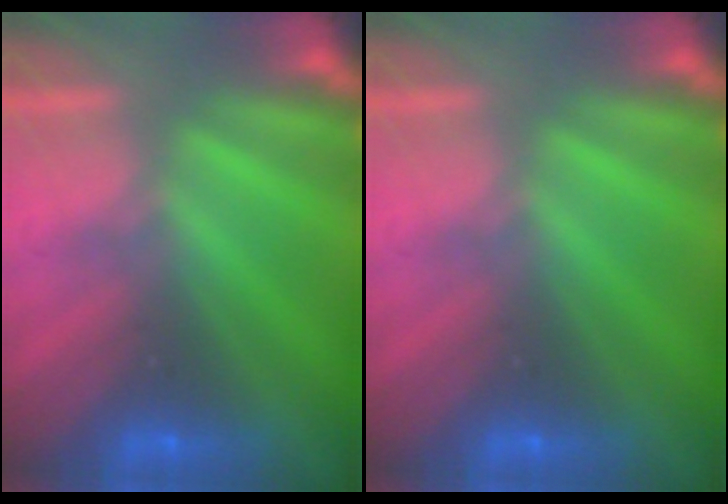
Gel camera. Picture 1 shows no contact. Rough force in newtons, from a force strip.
{"total": 0.0}